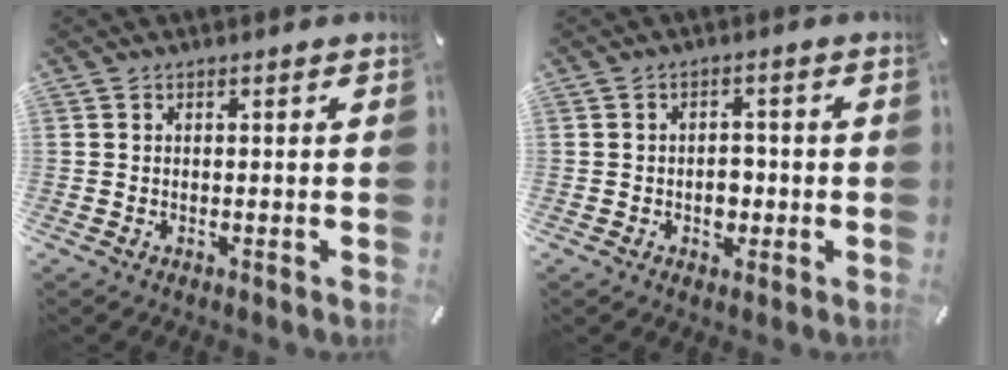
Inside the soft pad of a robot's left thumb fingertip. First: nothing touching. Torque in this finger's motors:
{"motor_torque": [0.49, 1.11, -0.05, 0.00, 0.08]}